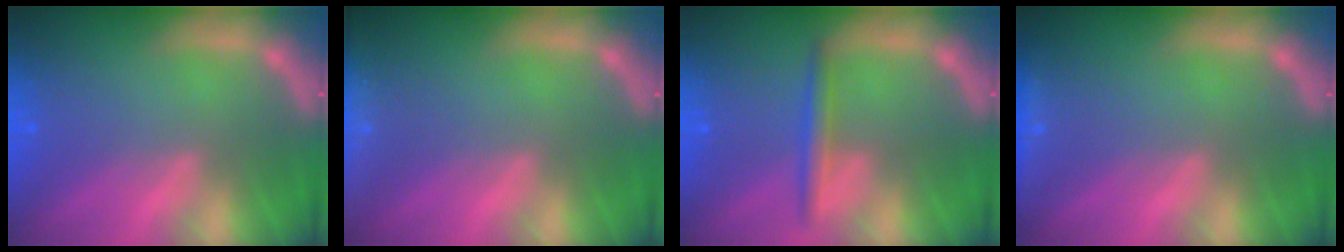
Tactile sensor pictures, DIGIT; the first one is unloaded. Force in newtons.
{"total": 7.4}
{"total": 2.5}
{"total": 1.9}